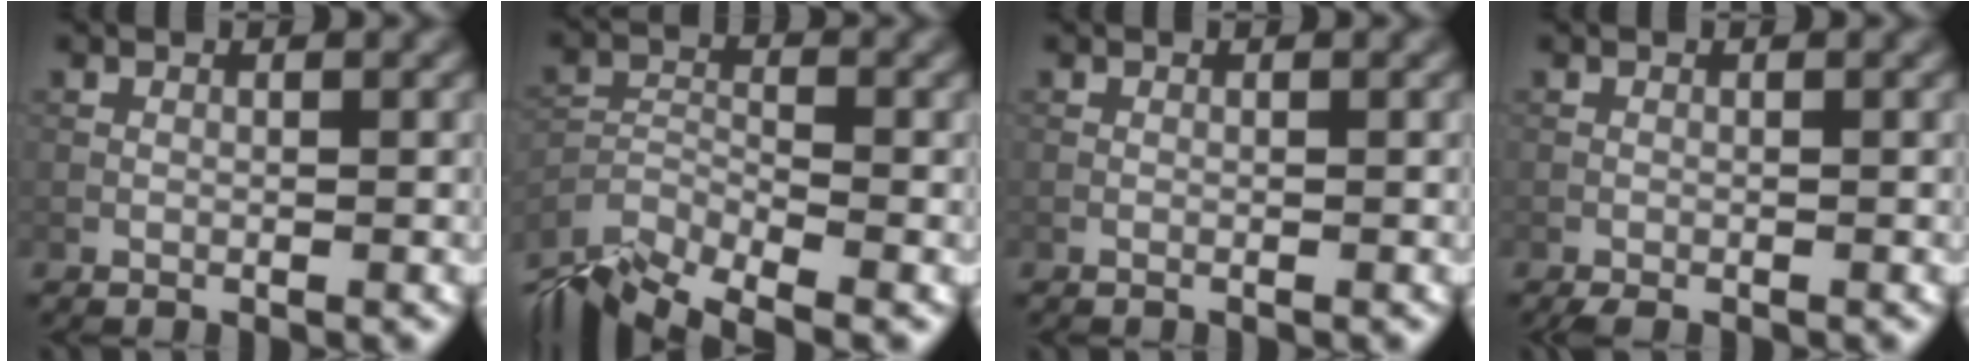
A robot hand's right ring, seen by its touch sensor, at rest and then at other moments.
{"total": 8.0, "force": [-6.6, 2.6, 3.6], "torque": [-0.073, -0.017, -0.126]}
{"total": 0.0}
{"total": 0.9, "force": [-0.7, 0.2, 0.6], "torque": [-0.012, -0.002, -0.014]}